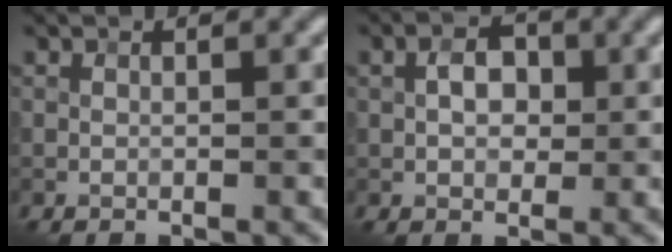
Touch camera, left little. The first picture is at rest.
{"total": 2.9, "force": [0.3, 2.0, 2.1], "torque": [-0.037, 0.005, 0.002]}